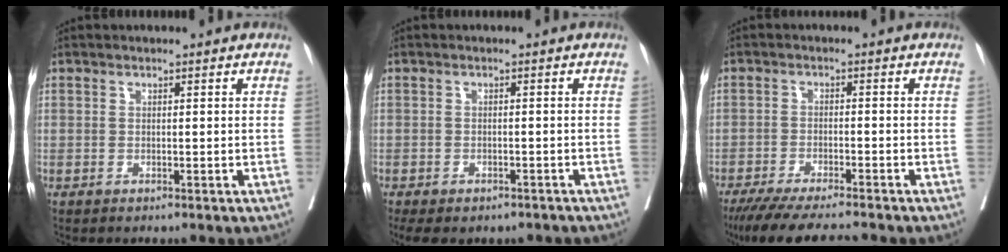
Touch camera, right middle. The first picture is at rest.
{"total": 9.4, "force": [-7.1, 4.5, 4.2], "torque": [-0.083, -0.003, -0.085]}
{"total": 10.6, "force": [-9.2, 0.7, 5.2], "torque": [-0.070, -0.024, -0.145]}